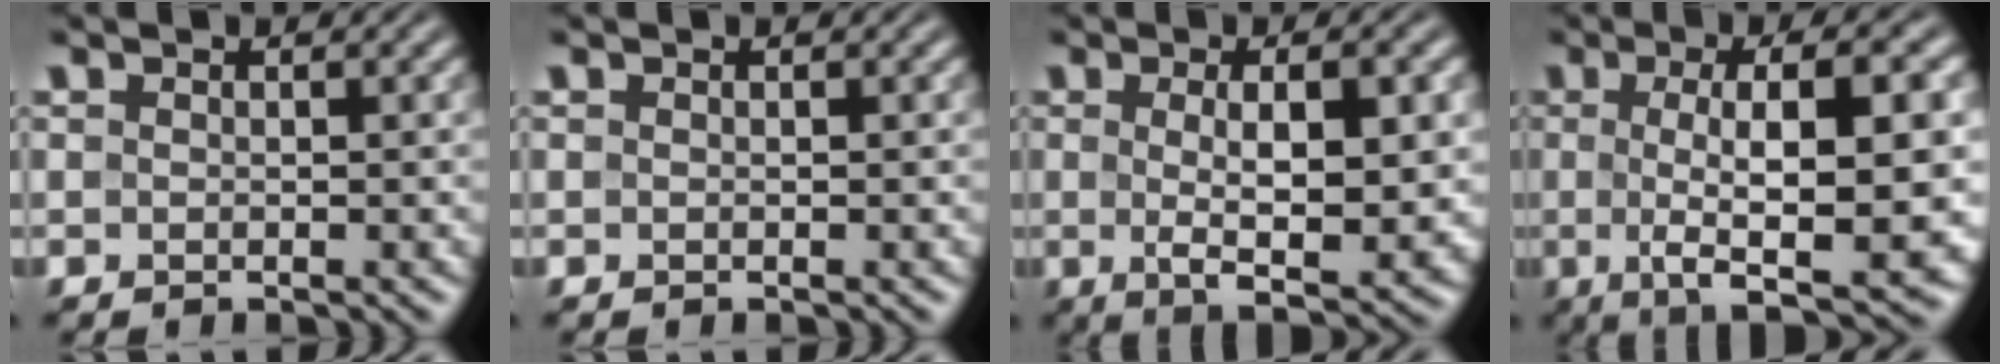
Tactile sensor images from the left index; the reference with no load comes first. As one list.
[{"total": 0.0}, {"total": 7.4, "force": [0.1, 2.2, 7.0], "torque": [-0.110, -0.007, 0.005]}, {"total": 11.6, "force": [-0.4, 3.3, 11.1], "torque": [-0.155, -0.001, -0.009]}]